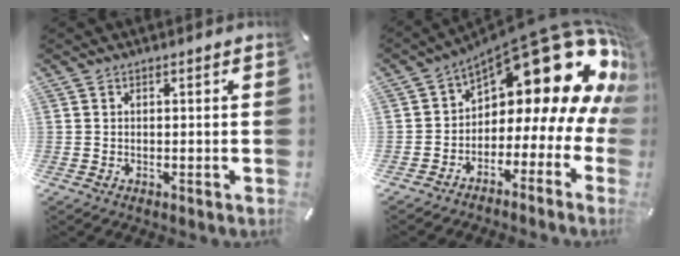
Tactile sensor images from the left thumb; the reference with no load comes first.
{"total": 21.0, "force": [10.7, 10.3, 14.8], "torque": [-0.201, -0.087, 0.185]}